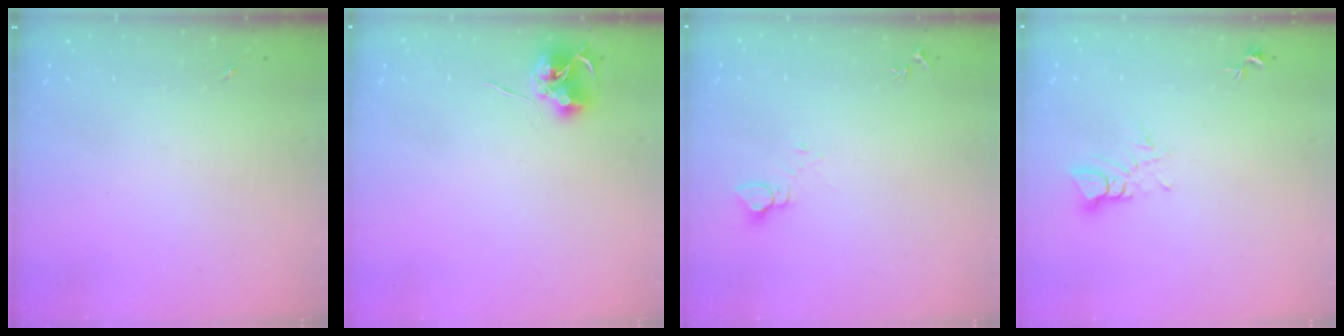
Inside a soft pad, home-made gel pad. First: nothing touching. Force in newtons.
{"total": 7.9, "press": 7.9, "slide": 0.4}
{"total": 3.7, "press": 3.7, "slide": 0.3}
{"total": 3.5, "press": 3.5, "slide": 0.2}